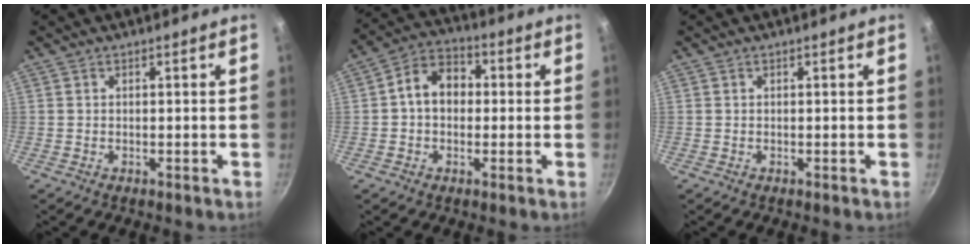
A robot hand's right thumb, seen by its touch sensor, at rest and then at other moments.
{"total": 8.6, "force": [0.4, 6.6, 5.5], "torque": [-0.056, 0.025, -0.011]}
{"total": 0.0}